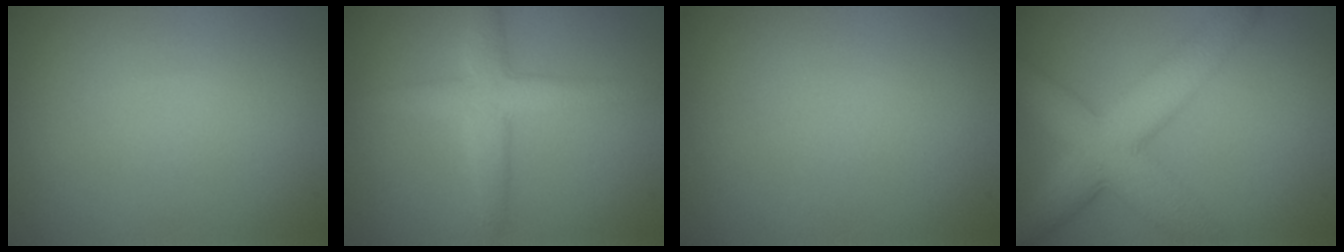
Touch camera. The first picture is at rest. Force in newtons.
{"total": 4.0, "press": 4.0, "slide": 0.1}
{"total": 0.0}
{"total": 8.0, "press": 8.0, "slide": 0.3}